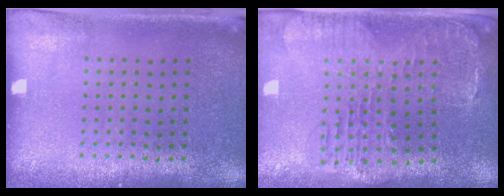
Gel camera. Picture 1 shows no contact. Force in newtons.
{"total": 1.5, "press": 1.4, "slide": 0.4}